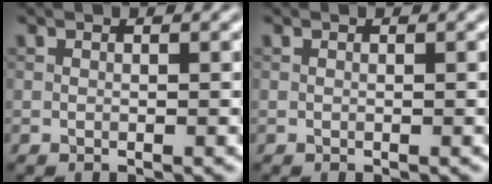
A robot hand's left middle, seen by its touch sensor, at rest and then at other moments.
{"total": 0.0}